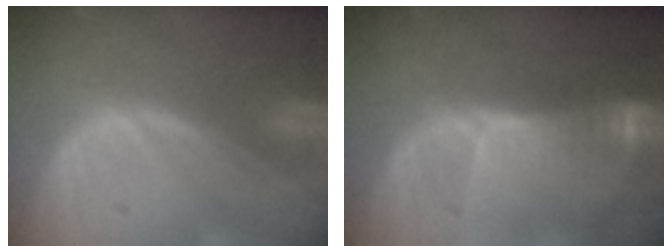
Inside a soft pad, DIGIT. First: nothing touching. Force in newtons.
{"total": 8.1, "press": 7.8, "slide": 2.3}